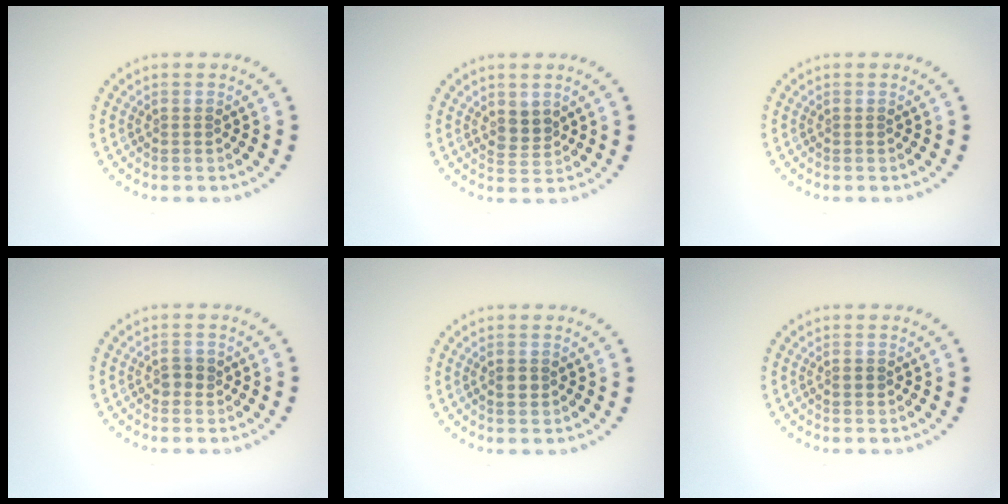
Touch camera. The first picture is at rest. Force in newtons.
{"total": 1.9, "press": 1.6, "slide": 1.1}
{"total": 0.0}
{"total": 1.3, "press": 1.2, "slide": 0.4}
{"total": 1.1, "press": 1.1, "slide": 0.1}
{"total": 0.8, "press": 0.8, "slide": 0.1}